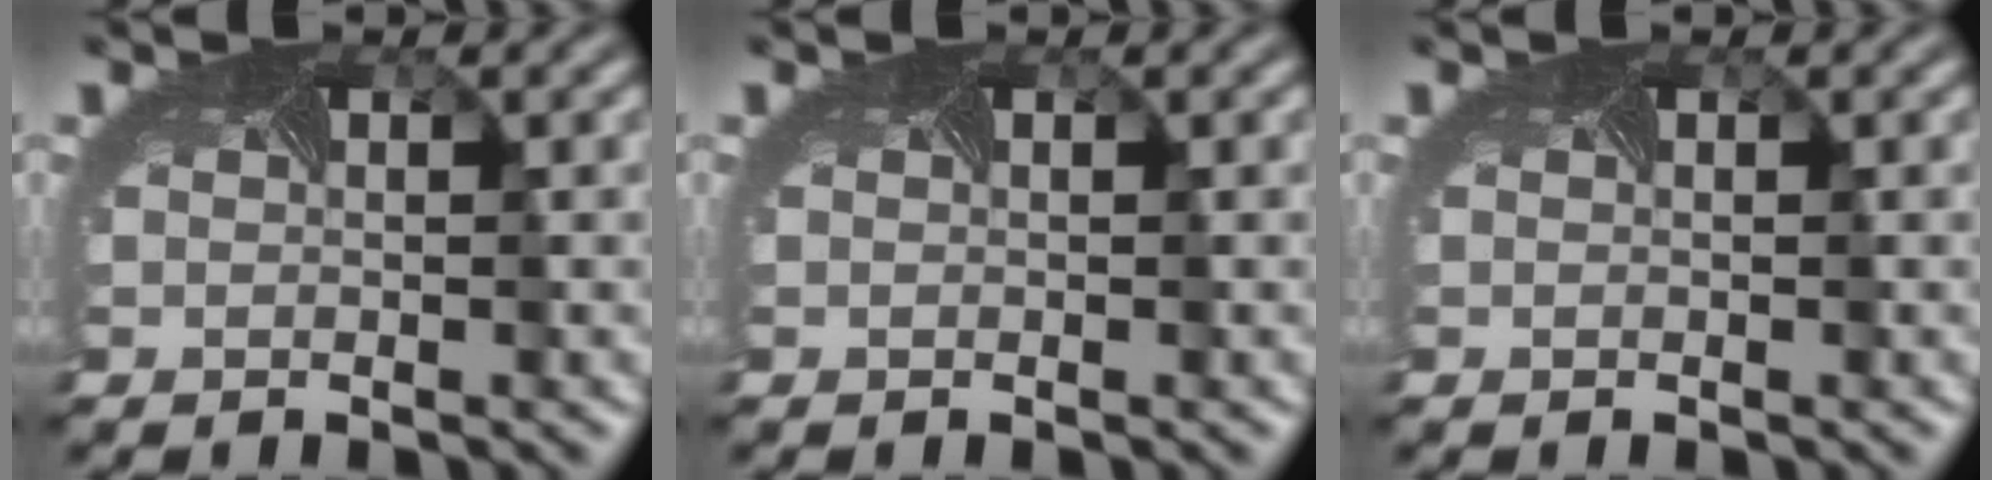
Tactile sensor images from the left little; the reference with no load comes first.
{"total": 0.0}
{"total": 0.0}